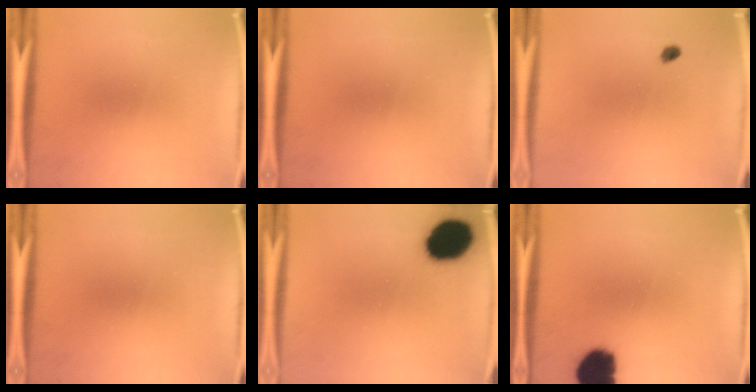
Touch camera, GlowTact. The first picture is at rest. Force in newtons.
{"total": 0.0}
{"total": 2.0}
{"total": 0.0}
{"total": 15.2}
{"total": 10.6}